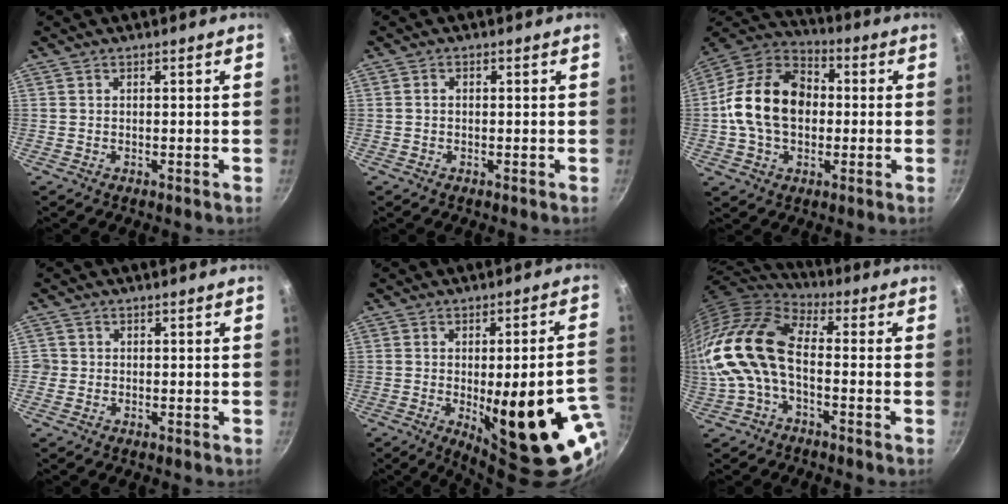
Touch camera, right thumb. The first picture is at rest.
{"total": 0.9, "force": [-0.1, 0.7, 0.6], "torque": [-0.010, 0.006, -0.002]}
{"total": 17.9, "force": [-0.1, 12.8, 12.5], "torque": [-0.193, 0.033, -0.018]}
{"total": 1.4, "force": [-0.3, 1.4, 0.2], "torque": [0.002, 0.005, -0.007]}
{"total": 23.8, "force": [-5.3, 7.5, 21.9], "torque": [-0.249, -0.002, -0.051]}
{"total": 18.1, "force": [-2.3, 9.9, 15.0], "torque": [-0.300, 0.028, -0.060]}